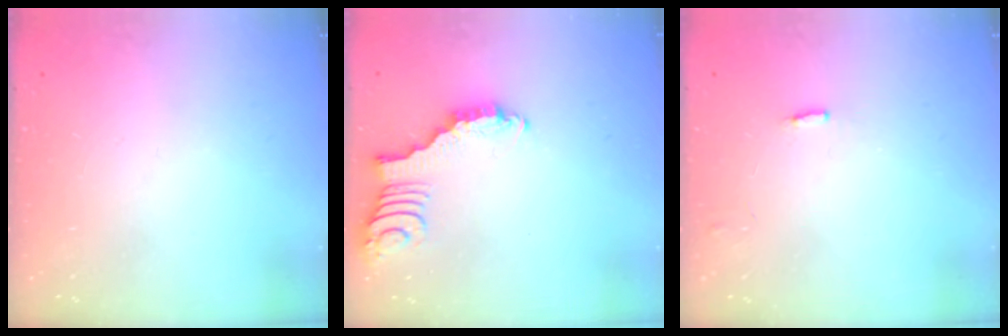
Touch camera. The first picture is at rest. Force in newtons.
{"total": 2.9, "press": 2.9, "slide": 0.4}
{"total": 1.3, "press": 1.3, "slide": 0.2}